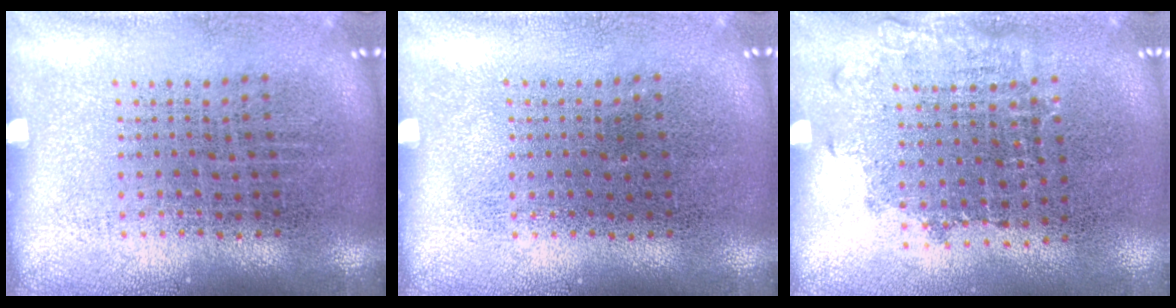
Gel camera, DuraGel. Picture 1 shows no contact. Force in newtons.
{"total": 0.0}
{"total": 1.1, "press": 0.9, "slide": 0.6}